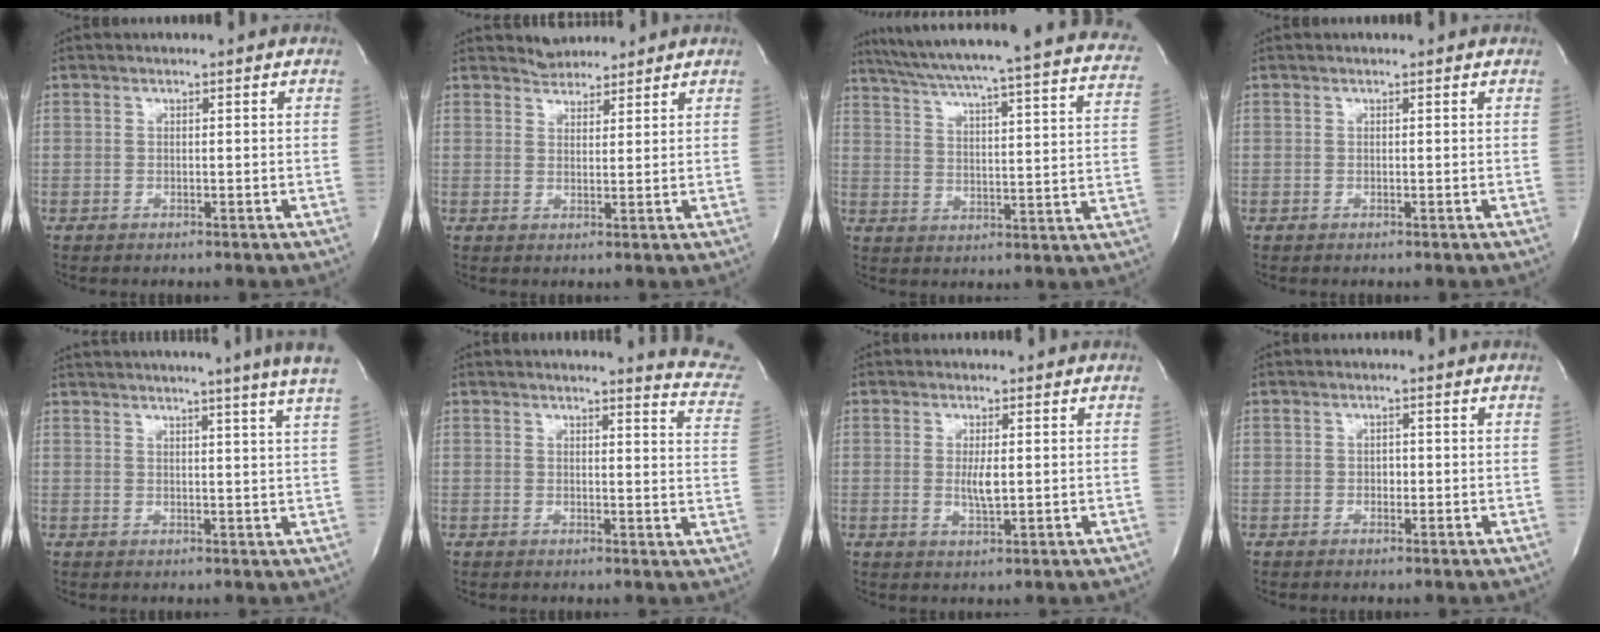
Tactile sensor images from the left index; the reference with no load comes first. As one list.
[{"total": 2.9, "force": [2.7, 1.1, -0.2], "torque": [0.001, 0.006, 0.046]}, {"total": 31.1, "force": [26.8, 2.6, 15.5], "torque": [-0.233, -0.053, 0.325]}, {"total": 0.0}, {"total": 13.3, "force": [11.5, -2.3, 6.4], "torque": [-0.099, -0.032, 0.128]}, {"total": 9.4, "force": [9.3, 0.1, 1.5], "torque": [-0.001, -0.090, 0.068]}, {"total": 2.7, "force": [0.0, 0.5, 2.6], "torque": [-0.052, -0.009, 0.003]}, {"total": 1.0, "force": [-0.3, 0.7, 0.5], "torque": [-0.004, -0.002, -0.008]}]